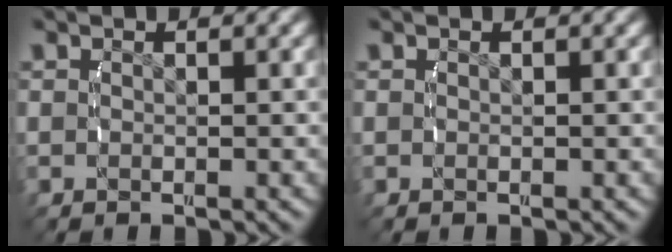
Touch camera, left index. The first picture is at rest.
{"total": 0.0}